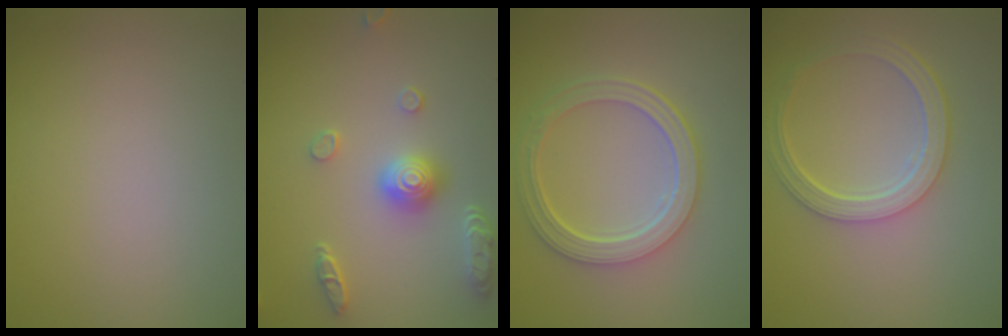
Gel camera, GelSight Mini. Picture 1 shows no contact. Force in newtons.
{"total": 4.1, "press": 3.7, "slide": 1.8}
{"total": 5.1, "press": 3.9, "slide": 3.3}
{"total": 4.7, "press": 3.6, "slide": 3.0}